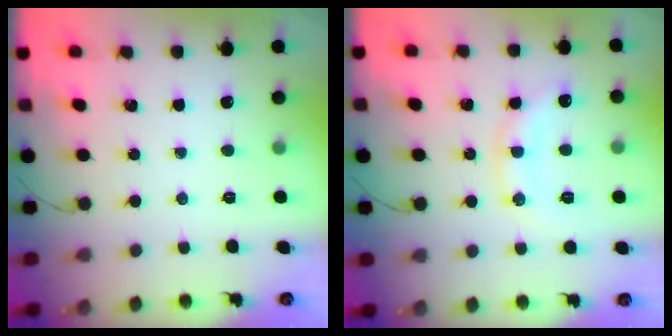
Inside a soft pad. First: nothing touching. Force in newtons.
{"total": 11.0, "press": 11.0, "slide": 0.6}